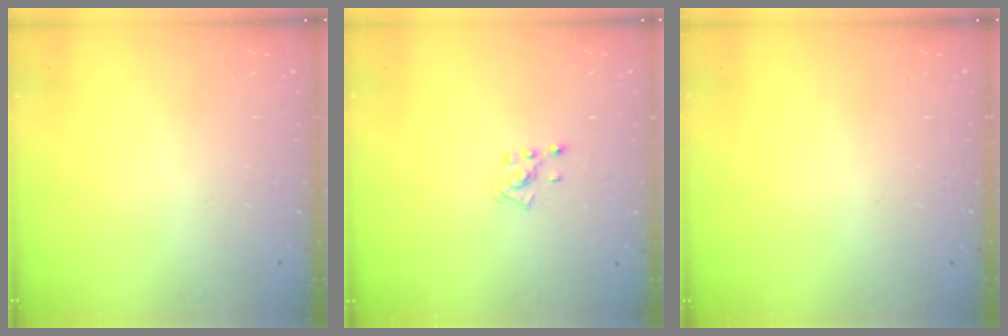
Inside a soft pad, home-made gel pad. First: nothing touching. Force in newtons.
{"total": 2.6, "press": 2.6, "slide": 0.5}
{"total": 0.0}